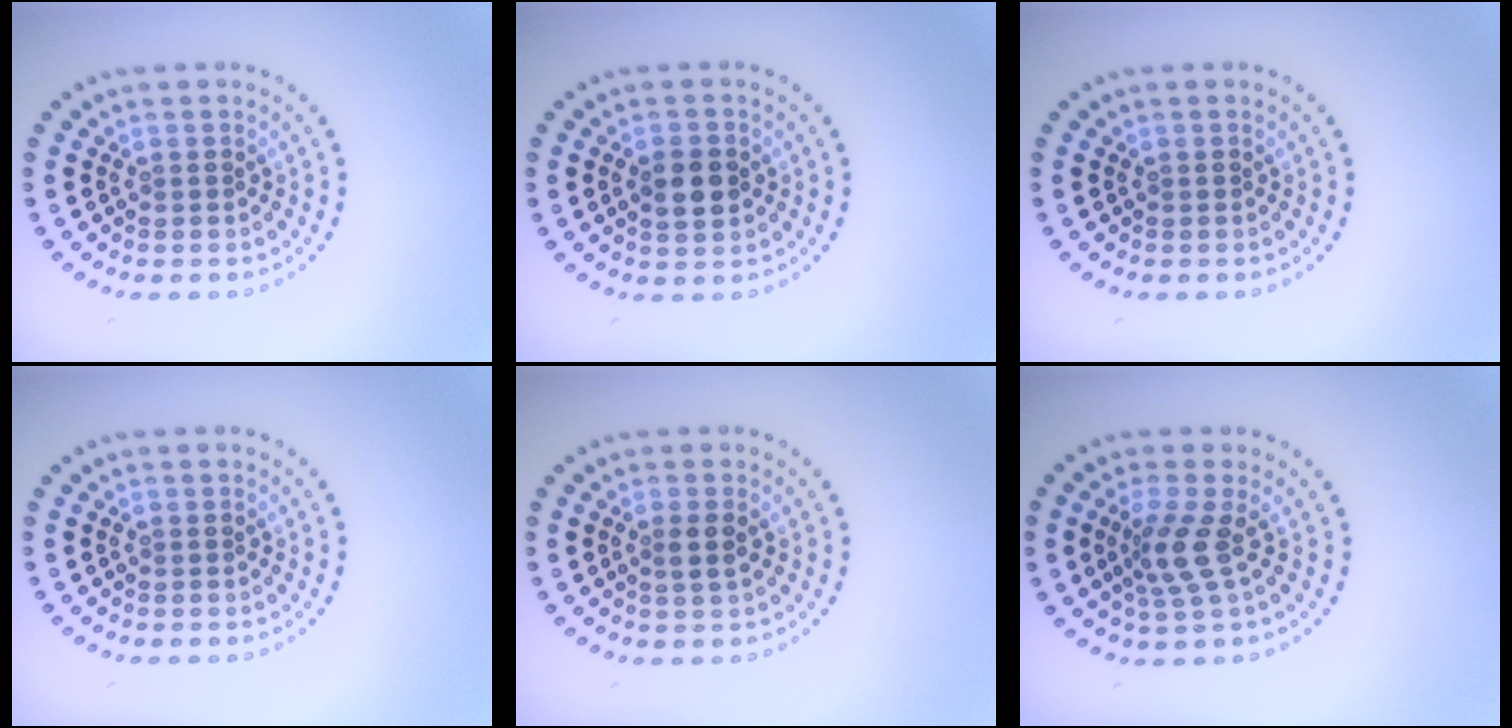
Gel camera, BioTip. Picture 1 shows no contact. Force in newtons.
{"total": 2.8, "press": 2.8, "slide": 0.2}
{"total": 0.0}
{"total": 0.0}
{"total": 1.5, "press": 1.4, "slide": 0.5}
{"total": 2.8, "press": 2.0, "slide": 2.0}